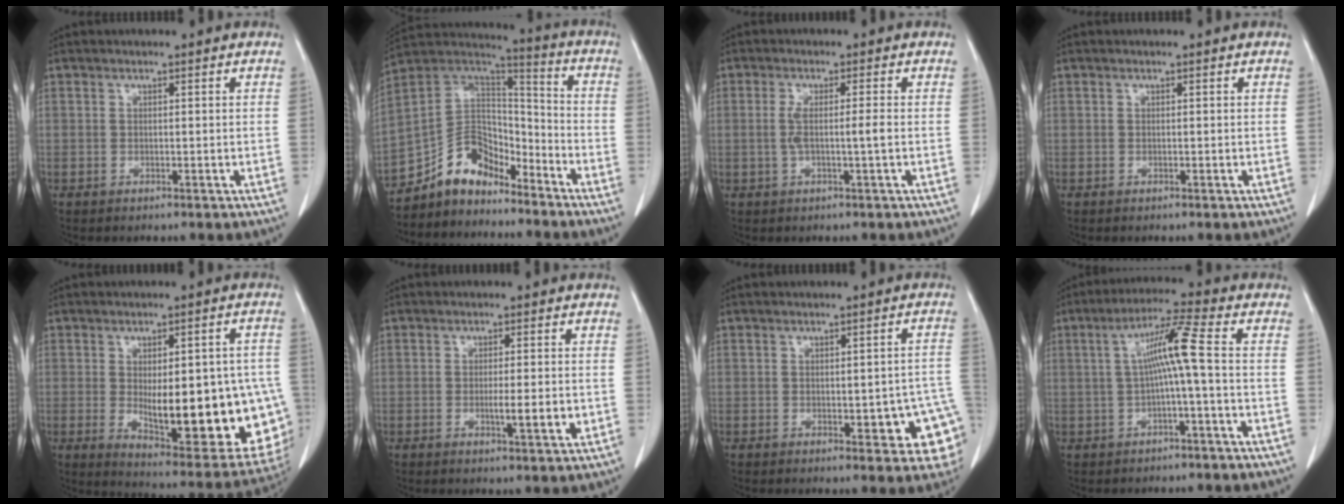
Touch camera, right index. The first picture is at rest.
{"total": 11.3, "force": [-9.2, 5.6, 3.5], "torque": [-0.060, 0.055, -0.171]}
{"total": 3.3, "force": [-0.5, -0.2, 3.3], "torque": [-0.067, 0.003, -0.006]}
{"total": 0.0}
{"total": 21.8, "force": [-3.9, 7.2, 20.2], "torque": [-0.195, 0.004, -0.023]}
{"total": 4.4, "force": [-1.1, 0.3, 4.2], "torque": [-0.067, -0.006, -0.014]}
{"total": 9.4, "force": [-3.2, 3.1, 8.3], "torque": [-0.062, 0.018, -0.033]}
{"total": 7.0, "force": [-0.2, -0.8, 6.9], "torque": [-0.125, 0.022, 0.000]}